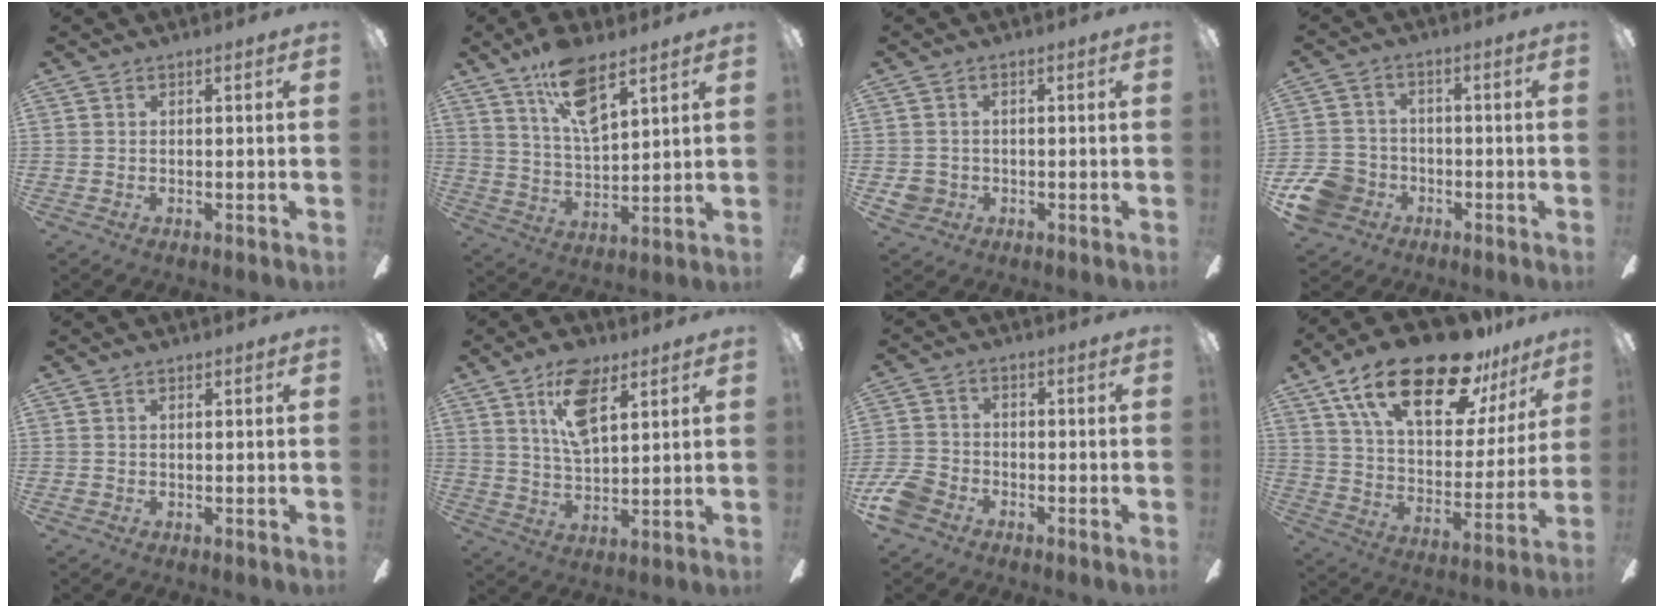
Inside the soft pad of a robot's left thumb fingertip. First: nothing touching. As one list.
[{"total": 12.8, "force": [8.5, 4.9, 8.3], "torque": [-0.145, -0.033, 0.151]}, {"total": 3.6, "force": [-0.7, 3.4, 0.8], "torque": [-0.016, 0.004, -0.014]}, {"total": 9.8, "force": [-4.5, 8.0, 3.4], "torque": [-0.080, 0.038, -0.080]}, {"total": 0.7, "force": [0.1, 0.6, 0.2], "torque": [-0.004, 0.006, 0.000]}, {"total": 12.1, "force": [6.8, 5.6, 8.2], "torque": [-0.140, -0.012, 0.121]}, {"total": 6.8, "force": [-4.1, 4.6, 2.8], "torque": [-0.070, 0.023, -0.081]}, {"total": 26.0, "force": [16.8, 10.3, 16.9], "torque": [-0.290, -0.094, 0.282]}]